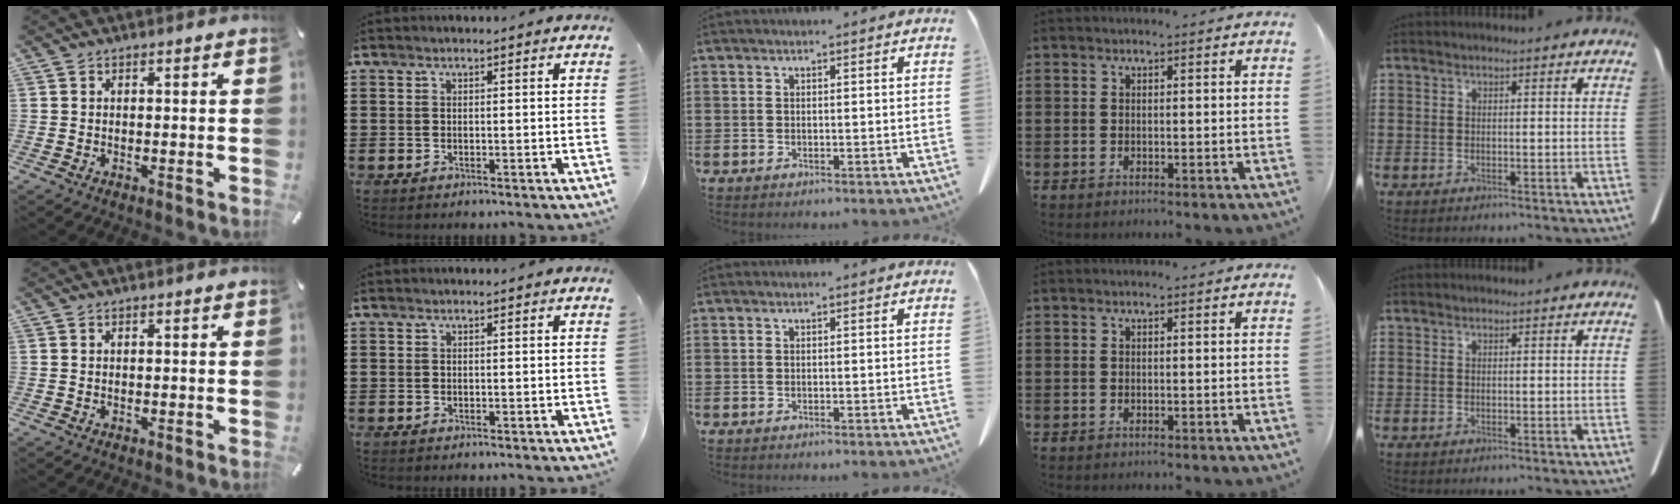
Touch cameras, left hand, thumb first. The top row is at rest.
{}